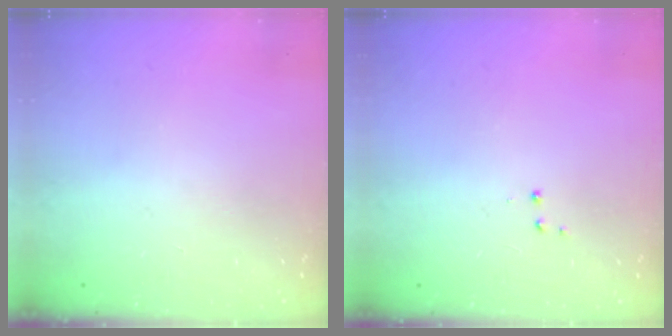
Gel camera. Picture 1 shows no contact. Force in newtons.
{"total": 3.0, "press": 2.9, "slide": 0.7}